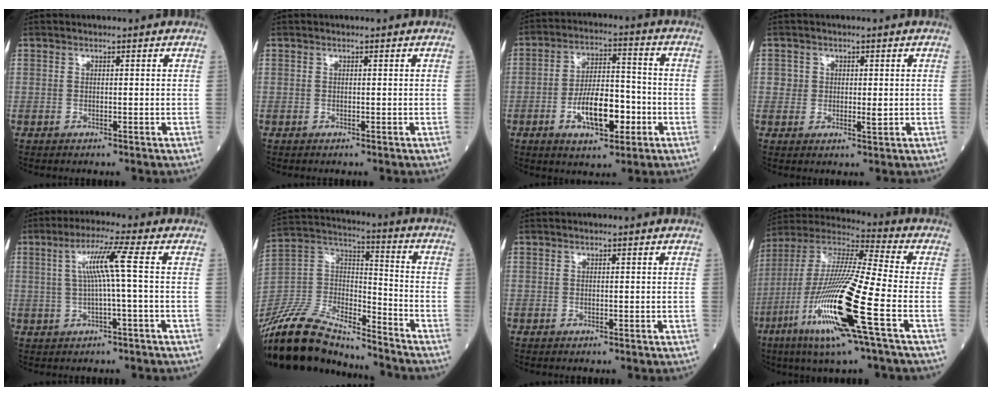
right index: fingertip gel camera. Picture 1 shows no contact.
{"total": 0.0}
{"total": 10.5, "force": [-3.4, 4.0, 9.0], "torque": [-0.163, 0.010, -0.057]}
{"total": 2.4, "force": [0.3, 1.8, 1.6], "torque": [-0.020, -0.004, 0.002]}
{"total": 6.3, "force": [0.7, -1.2, 6.1], "torque": [-0.115, 0.011, 0.018]}
{"total": 19.9, "force": [-17.8, 5.1, 7.5], "torque": [-0.165, 0.021, -0.329]}
{"total": 0.0}
{"total": 21.2, "force": [-7.7, 0.6, 19.8], "torque": [-0.426, -0.036, -0.155]}